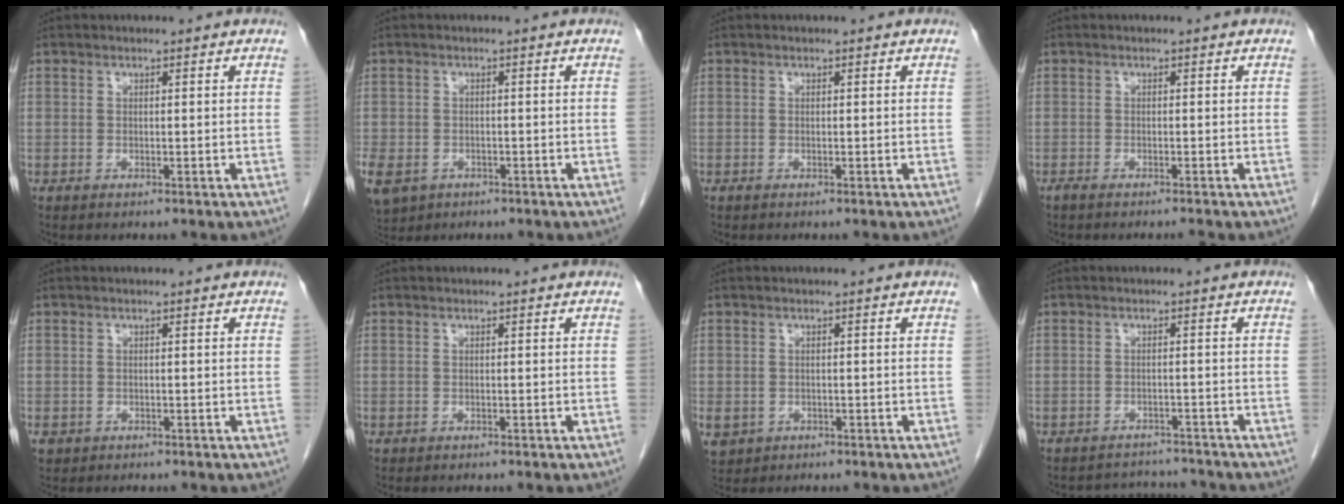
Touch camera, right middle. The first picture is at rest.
{"total": 15.6, "force": [-6.8, 12.3, 6.7], "torque": [-0.223, -0.023, -0.091]}
{"total": 0.0}
{"total": 1.7, "force": [-1.5, -0.2, 0.7], "torque": [-0.012, -0.002, -0.025]}
{"total": 1.3, "force": [-0.5, 1.1, 0.4], "torque": [-0.011, 0.002, -0.003]}
{"total": 0.0}
{"total": 5.2, "force": [-2.2, 4.4, 1.7], "torque": [-0.047, -0.004, -0.028]}
{"total": 4.6, "force": [-4.5, 0.7, -0.9], "torque": [0.007, 0.010, -0.062]}